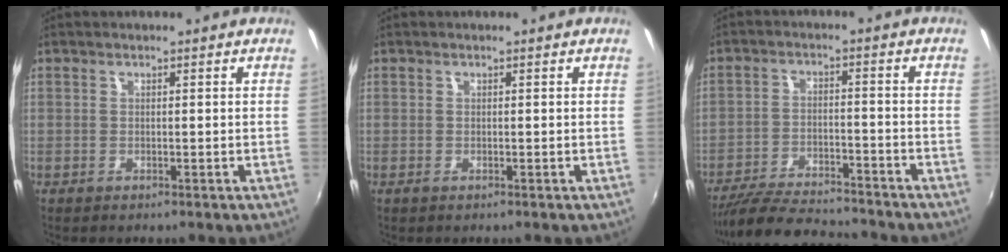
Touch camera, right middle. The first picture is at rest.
{"total": 0.0}
{"total": 14.6, "force": [-13.1, 2.7, 5.8], "torque": [-0.136, -0.017, -0.212]}